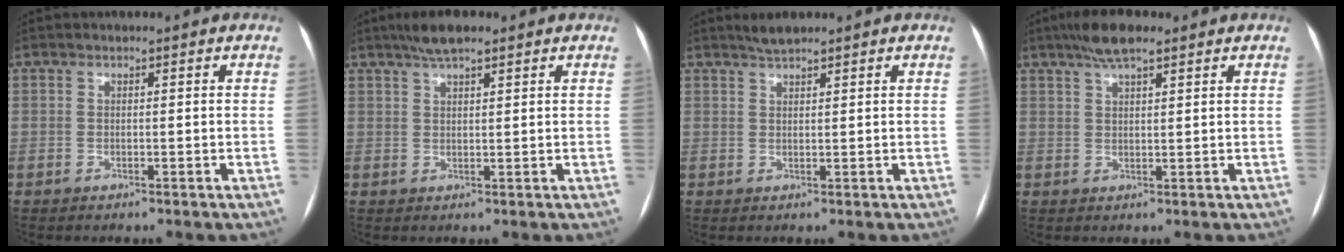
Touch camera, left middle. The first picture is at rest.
{"total": 4.6, "force": [3.4, 0.9, 3.0], "torque": [-0.059, 0.014, 0.060]}
{"total": 2.3, "force": [2.0, 0.2, 1.0], "torque": [-0.023, 0.006, 0.038]}
{"total": 5.6, "force": [4.0, 1.1, 3.7], "torque": [-0.073, 0.017, 0.069]}